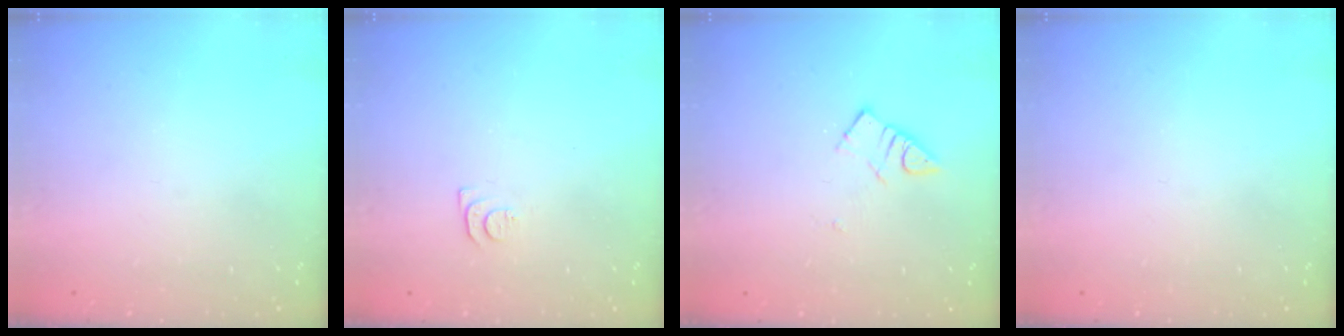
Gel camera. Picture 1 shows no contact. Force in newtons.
{"total": 4.6, "press": 4.6, "slide": 0.6}
{"total": 3.3, "press": 3.3, "slide": 0.2}
{"total": 0.0}